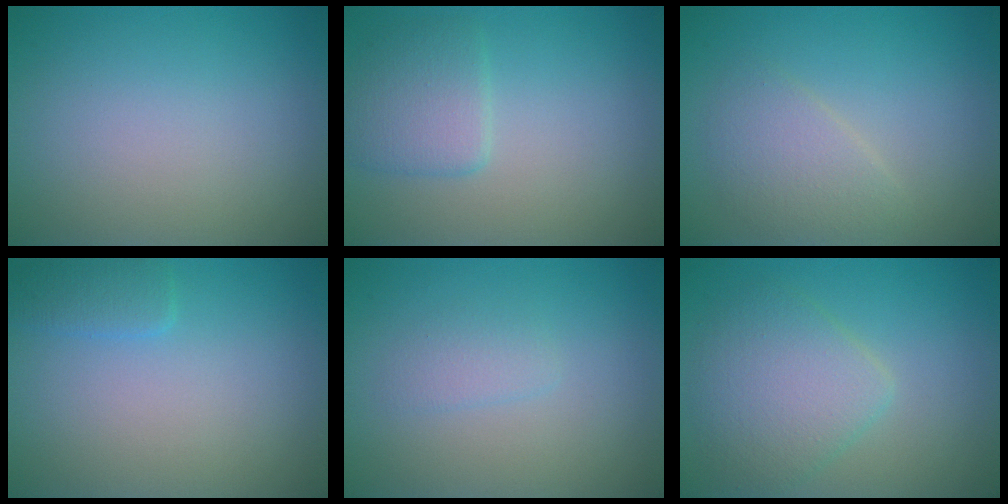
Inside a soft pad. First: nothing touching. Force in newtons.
{"total": 2.8, "press": 2.8, "slide": 0.1}
{"total": 2.6, "press": 2.5, "slide": 0.2}
{"total": 1.5, "press": 1.5, "slide": 0.1}
{"total": 1.2, "press": 1.2, "slide": 0.0}
{"total": 4.5, "press": 4.5, "slide": 0.1}